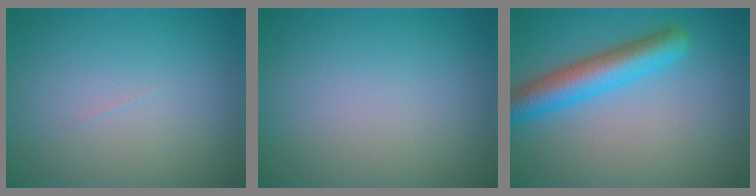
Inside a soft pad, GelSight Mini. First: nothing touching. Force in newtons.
{"total": 0.0}
{"total": 5.1, "press": 5.1, "slide": 0.1}